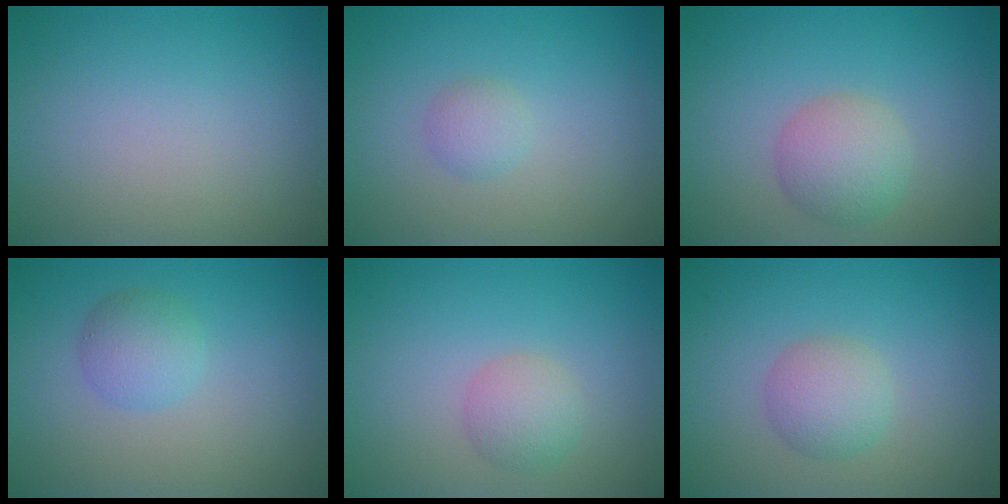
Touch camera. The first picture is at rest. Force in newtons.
{"total": 1.4, "press": 1.4, "slide": 0.1}
{"total": 3.5, "press": 3.5, "slide": 0.2}
{"total": 2.5, "press": 2.5, "slide": 0.1}
{"total": 2.3, "press": 2.3, "slide": 0.1}
{"total": 2.7, "press": 2.7, "slide": 0.1}